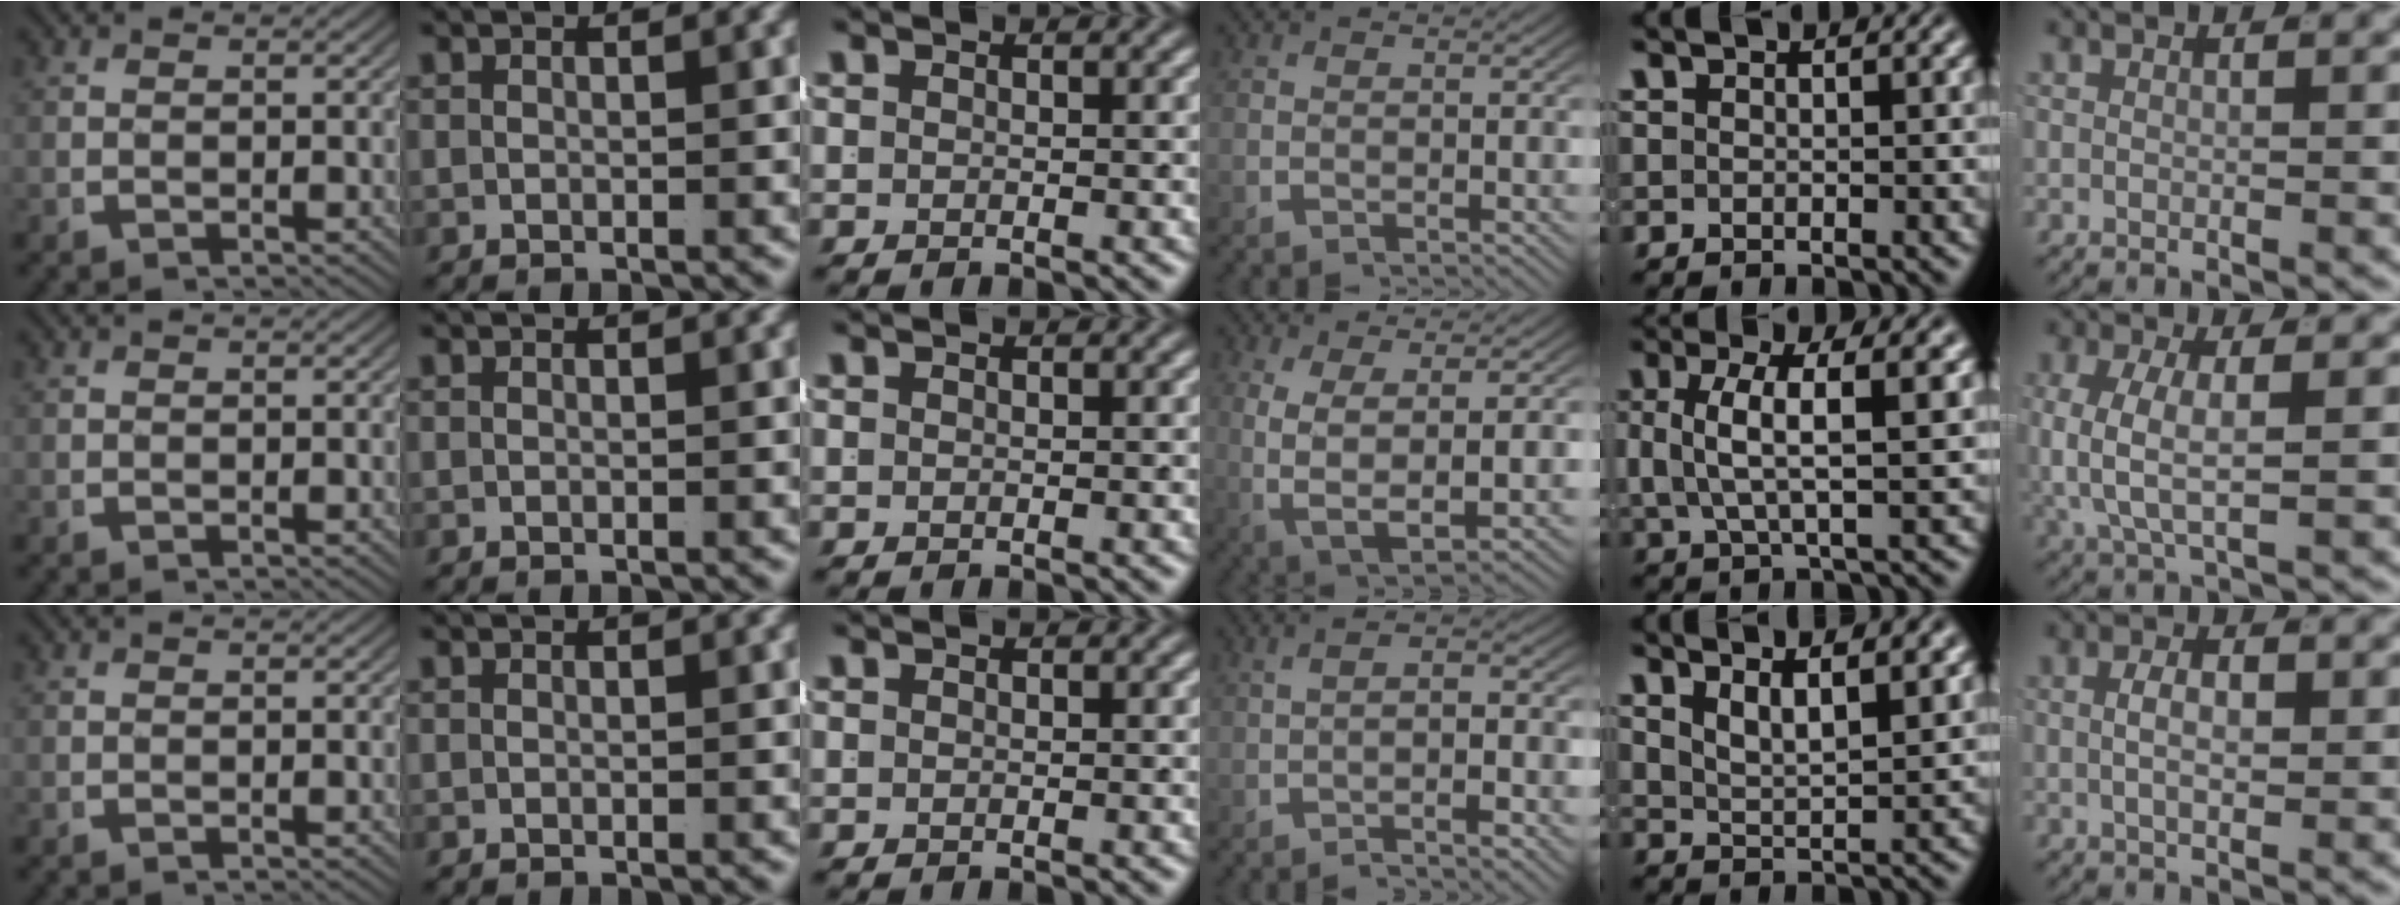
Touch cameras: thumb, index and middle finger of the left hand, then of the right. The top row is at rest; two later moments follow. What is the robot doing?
{"motion": "lift_and_place", "object": "jacket"}